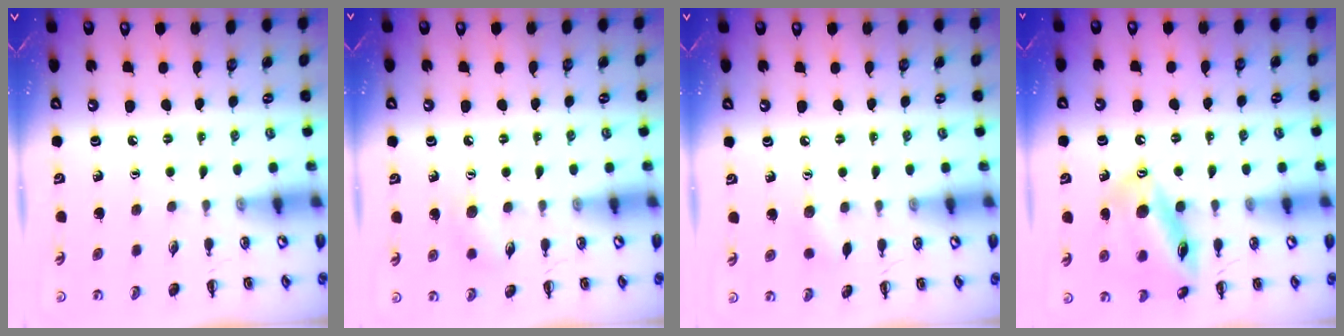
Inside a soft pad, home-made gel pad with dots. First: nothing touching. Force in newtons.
{"total": 7.2, "press": 7.0, "slide": 1.4}
{"total": 4.7, "press": 4.5, "slide": 1.3}
{"total": 16.0, "press": 15.8, "slide": 2.4}